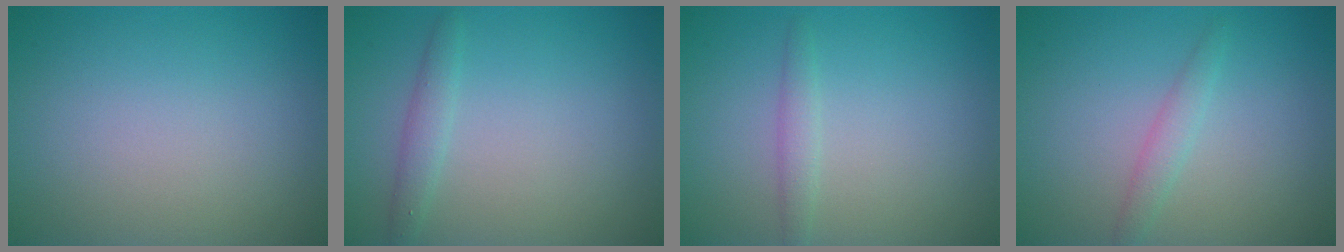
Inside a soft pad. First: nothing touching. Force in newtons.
{"total": 1.5, "press": 1.5, "slide": 0.0}
{"total": 1.3, "press": 1.3, "slide": 0.1}
{"total": 1.4, "press": 1.4, "slide": 0.1}